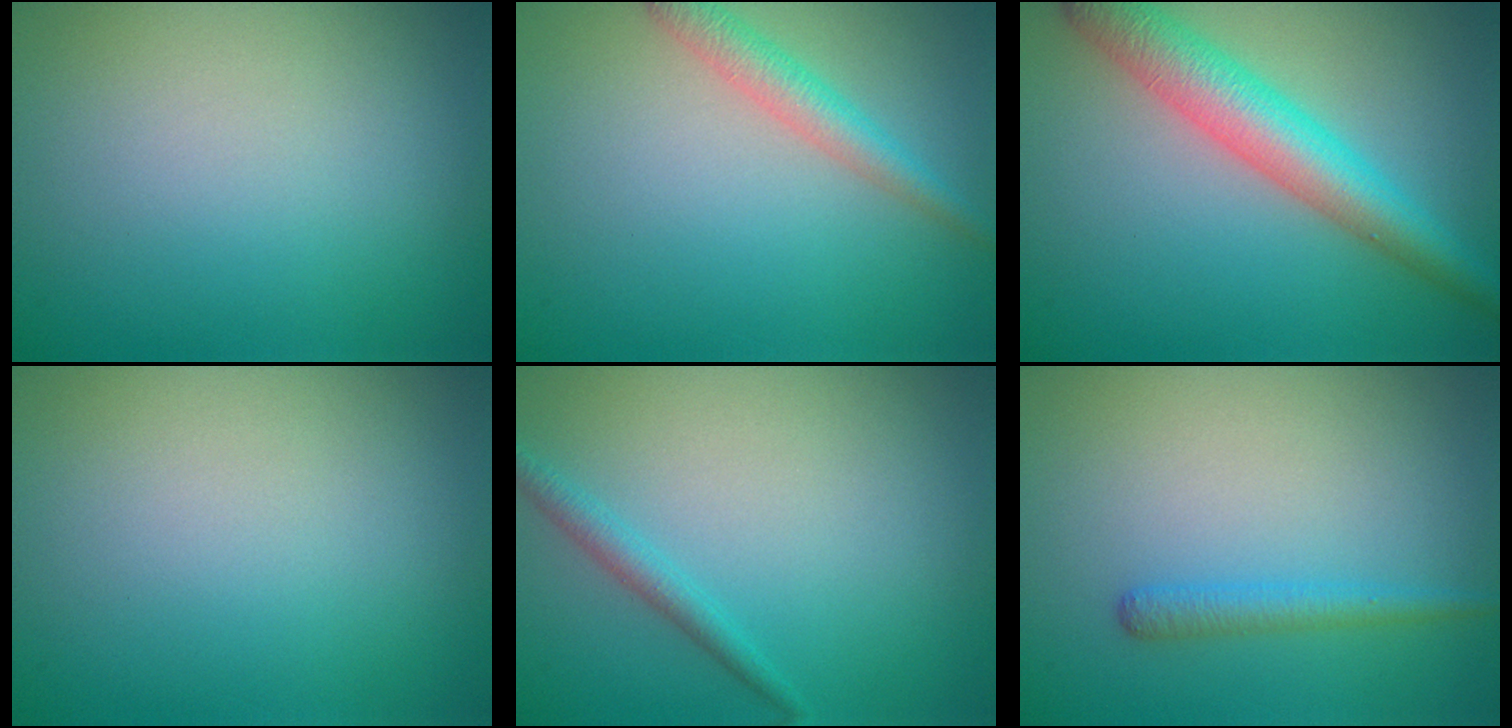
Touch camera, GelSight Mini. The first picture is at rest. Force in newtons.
{"total": 2.5, "press": 2.5, "slide": 0.1}
{"total": 5.7, "press": 5.7, "slide": 0.1}
{"total": 0.0}
{"total": 1.6, "press": 1.6, "slide": 0.1}
{"total": 1.7, "press": 1.7, "slide": 0.1}